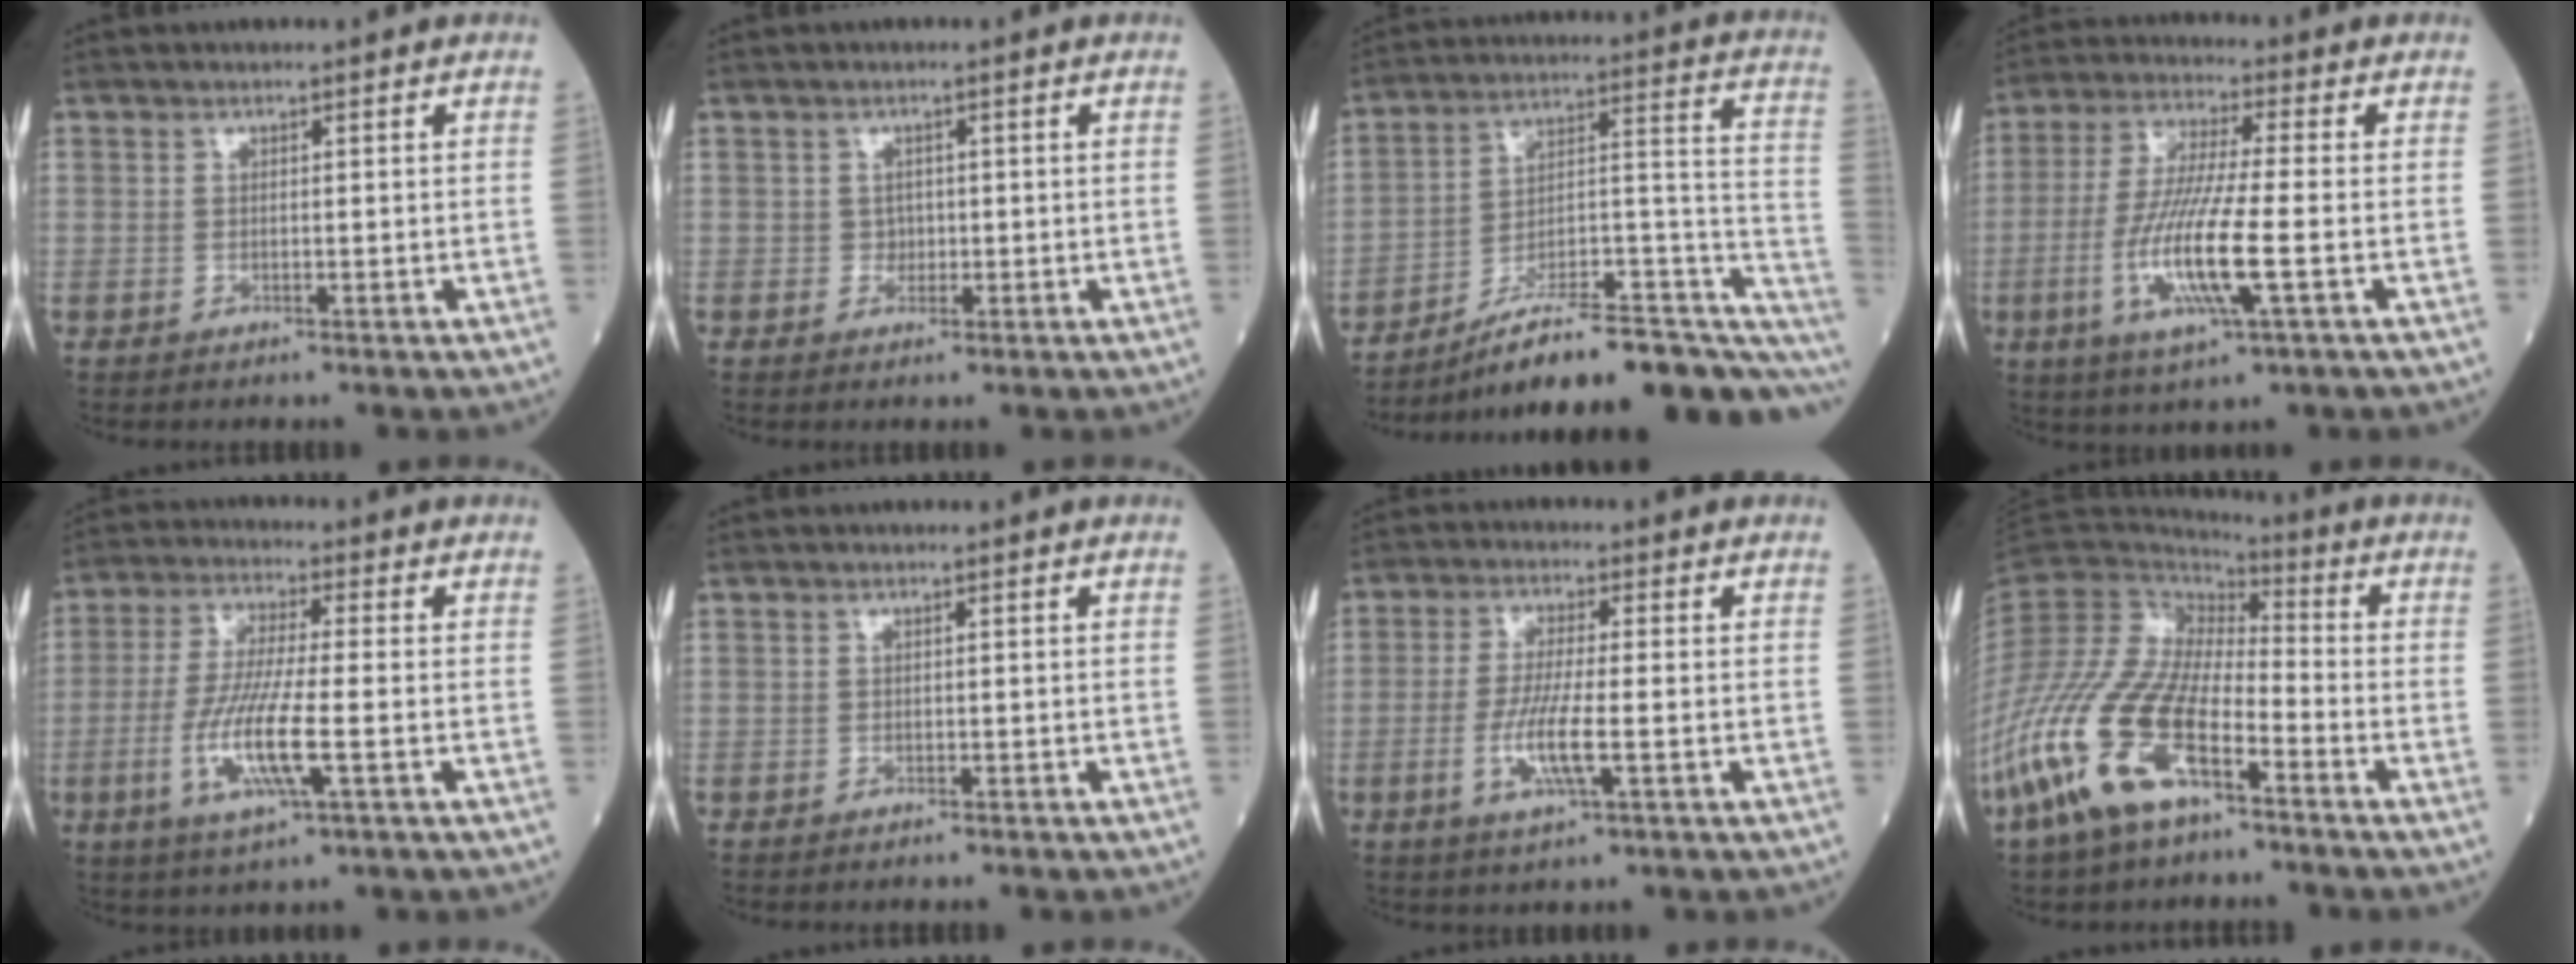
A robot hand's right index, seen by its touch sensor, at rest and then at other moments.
{"total": 1.0, "force": [-0.1, 1.0, 0.4], "torque": [-0.003, 0.003, 0.000]}
{"total": 23.6, "force": [-17.1, 4.3, 15.8], "torque": [-0.155, 0.041, -0.251]}
{"total": 12.3, "force": [-3.2, 0.5, 11.9], "torque": [-0.246, -0.016, -0.065]}
{"total": 10.2, "force": [-2.9, 0.6, 9.8], "torque": [-0.202, -0.014, -0.058]}
{"total": 1.1, "force": [-0.9, 0.2, 0.5], "torque": [-0.009, -0.002, -0.012]}
{"total": 6.7, "force": [-1.9, 0.3, 6.4], "torque": [-0.130, -0.010, -0.036]}
{"total": 15.6, "force": [-8.2, 5.8, 12.0], "torque": [-0.275, -0.014, -0.163]}